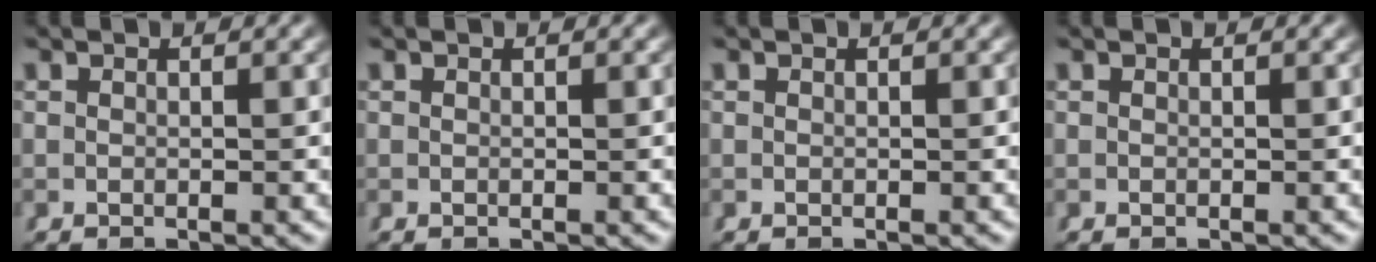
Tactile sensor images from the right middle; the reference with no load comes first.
{"total": 0.0}
{"total": 0.0}
{"total": 0.0}